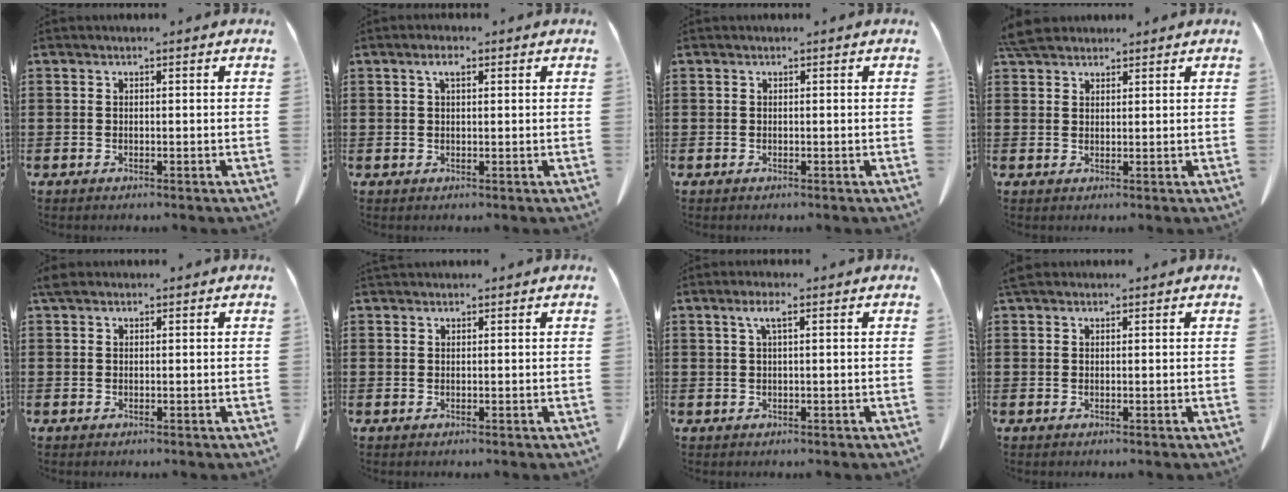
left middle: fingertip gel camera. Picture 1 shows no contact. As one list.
[{"total": 2.2, "force": [0.9, 0.7, 1.9], "torque": [-0.040, 0.003, 0.015]}, {"total": 0.0}, {"total": 4.0, "force": [3.6, 1.2, 1.4], "torque": [-0.037, -0.003, 0.072]}, {"total": 1.3, "force": [1.0, 0.6, 0.5], "torque": [-0.015, 0.002, 0.019]}, {"total": 0.9, "force": [0.9, 0.2, 0.1], "torque": [-0.004, -0.002, 0.018]}, {"total": 2.2, "force": [0.8, 0.2, 2.0], "torque": [-0.041, 0.003, 0.014]}, {"total": 1.2, "force": [1.0, 0.4, 0.5], "torque": [-0.013, 0.001, 0.021]}]